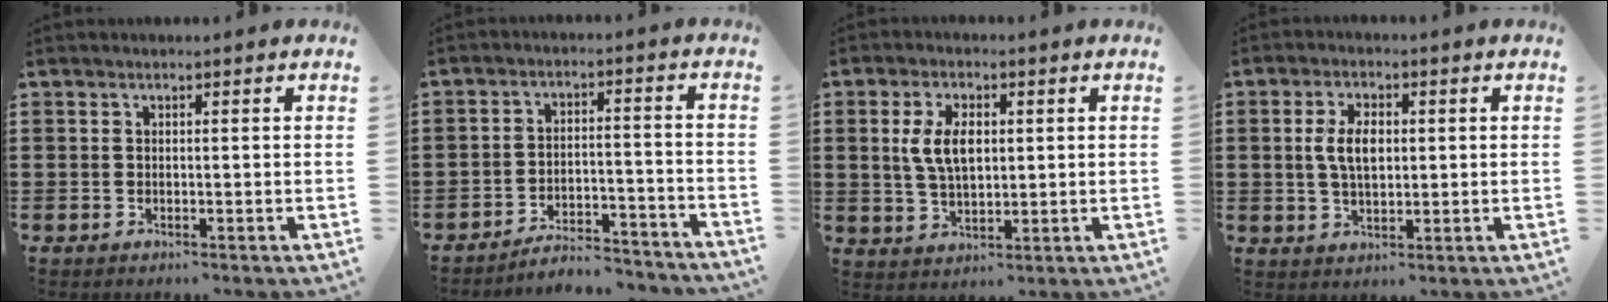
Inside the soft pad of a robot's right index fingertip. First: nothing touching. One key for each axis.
{"total": 3.2, "fx": -3.2, "fy": 0.3, "fz": 0.1, "tx": -0.009, "ty": 0.002, "tz": -0.068}
{"total": 6.4, "fx": 1.1, "fy": 3.4, "fz": 5.3, "tx": -0.110, "ty": 0.006, "tz": 0.014}
{"total": 5.4, "fx": 0.6, "fy": 2.8, "fz": 4.5, "tx": -0.091, "ty": 0.006, "tz": 0.004}